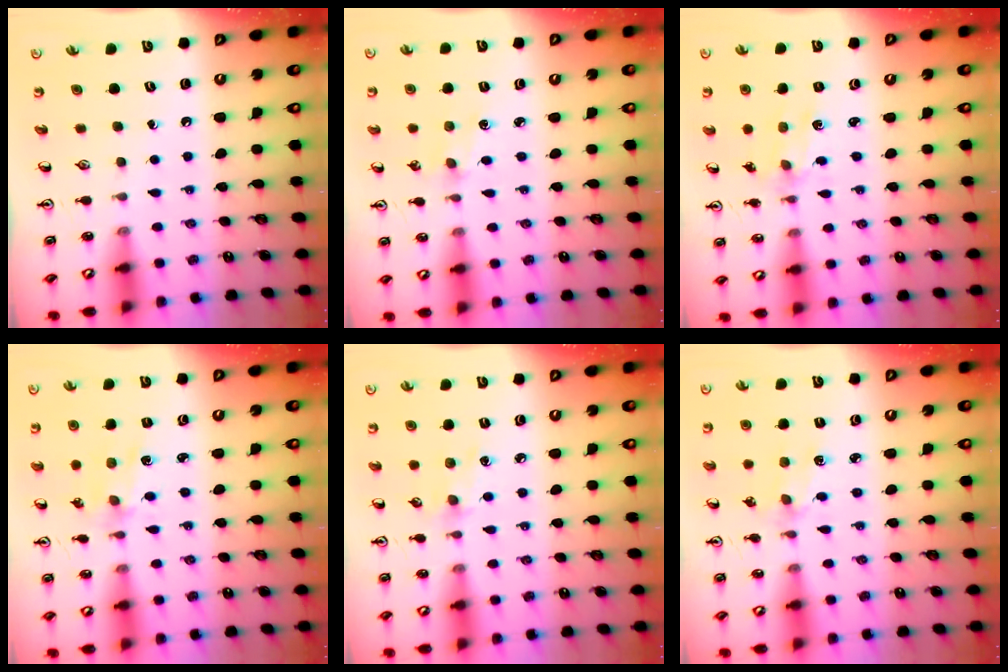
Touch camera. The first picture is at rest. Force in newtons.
{"total": 1.5, "press": 1.4, "slide": 0.2}
{"total": 1.1, "press": 1.1, "slide": 0.3}
{"total": 2.0, "press": 1.8, "slide": 0.7}
{"total": 4.4, "press": 4.4, "slide": 0.6}
{"total": 2.5, "press": 2.4, "slide": 0.3}